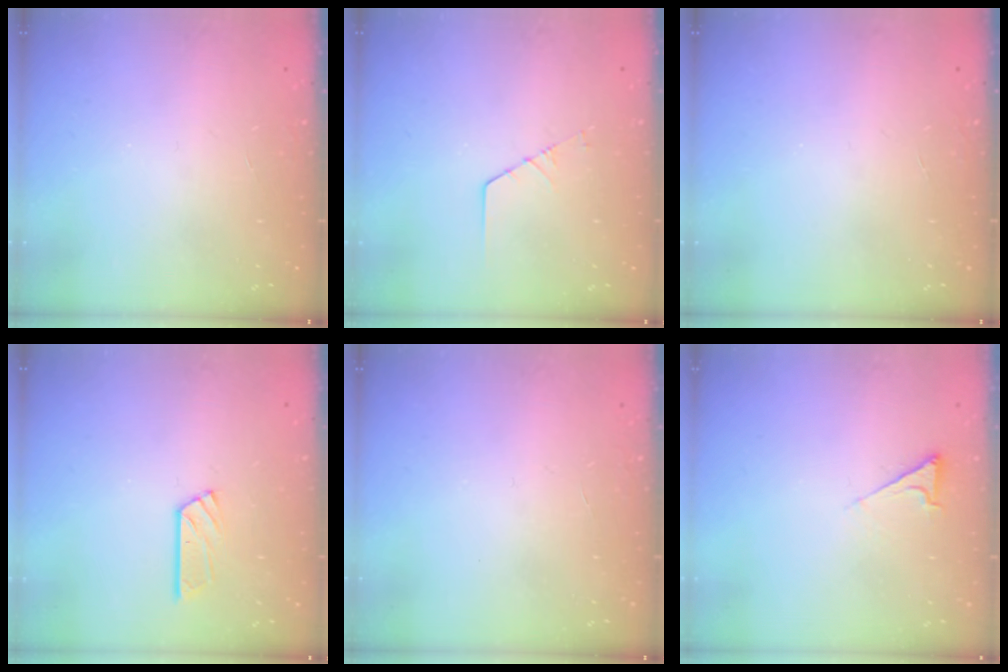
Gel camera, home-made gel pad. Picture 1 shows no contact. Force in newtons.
{"total": 1.3, "press": 1.3, "slide": 0.1}
{"total": 0.0}
{"total": 6.3, "press": 6.3, "slide": 0.3}
{"total": 0.0}
{"total": 4.4, "press": 4.3, "slide": 0.7}